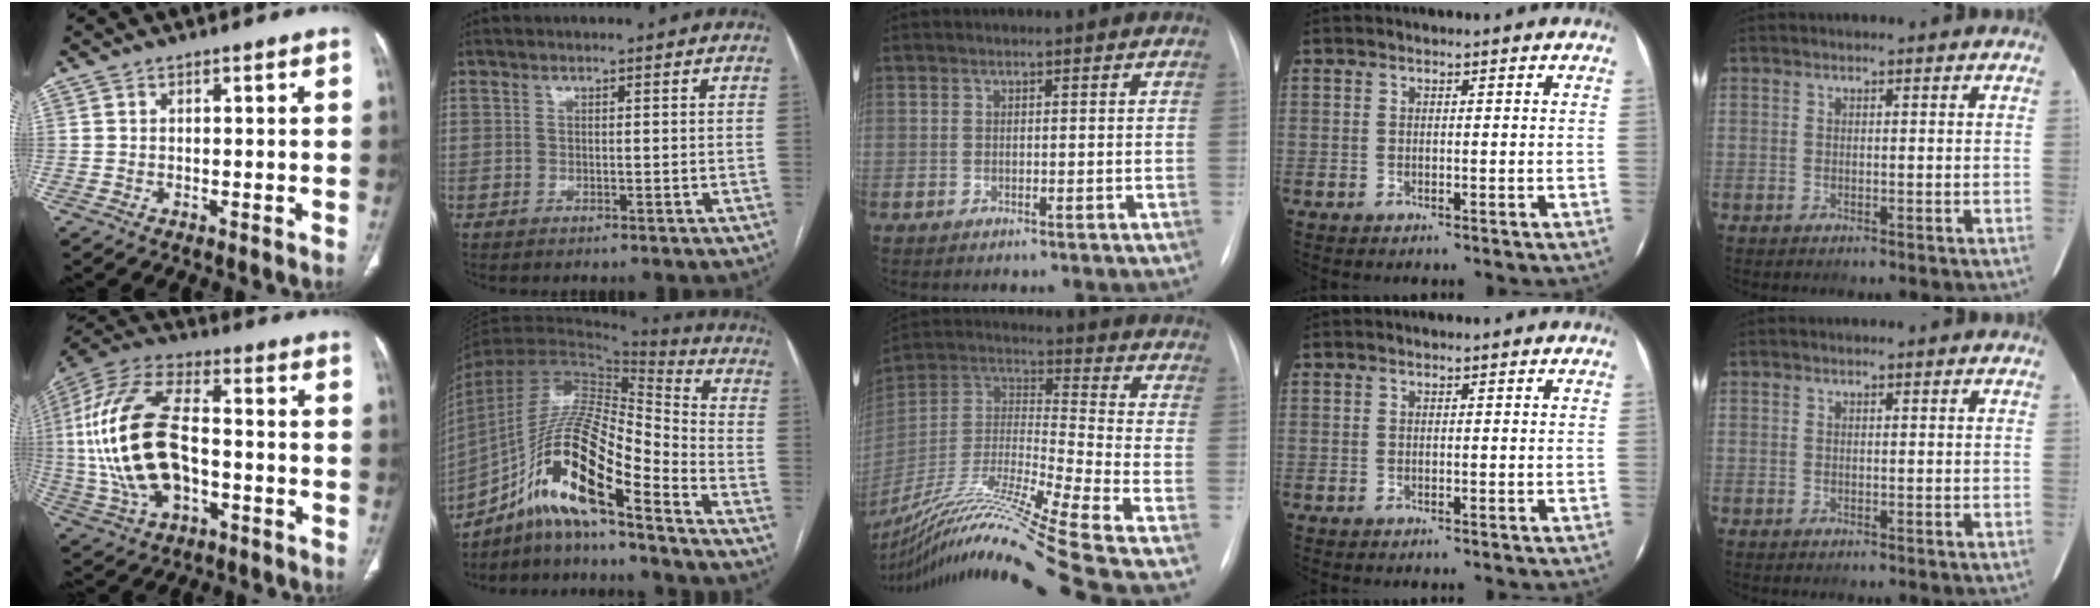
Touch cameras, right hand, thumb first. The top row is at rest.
{"thumb": {"total": 22.0, "force": [-2.1, 12.0, 18.3], "torque": [-0.389, 0.021, -0.032]}, "index": {"total": 16.3, "force": [-9.7, 2.2, 12.8], "torque": [-0.244, 0.012, -0.172]}, "middle": {"total": 20.8, "force": [-13.4, -1.3, 15.8], "torque": [-0.311, -0.026, -0.249]}}